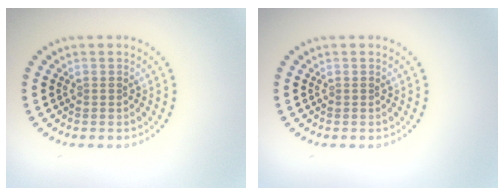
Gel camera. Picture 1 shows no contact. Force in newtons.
{"total": 0.0}